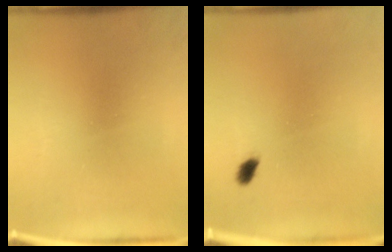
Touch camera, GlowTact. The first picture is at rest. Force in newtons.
{"total": 1.4}